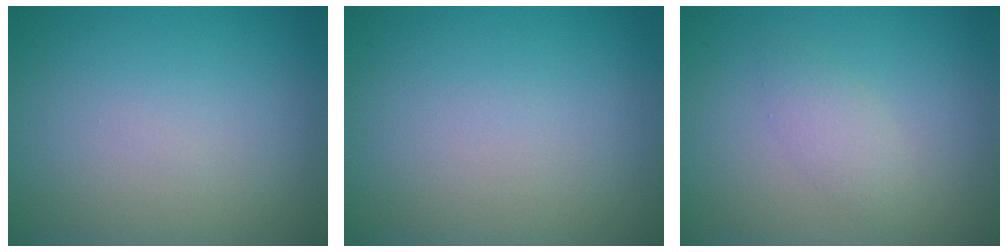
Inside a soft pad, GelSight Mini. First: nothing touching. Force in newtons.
{"total": 0.0}
{"total": 1.7, "press": 1.7, "slide": 0.1}